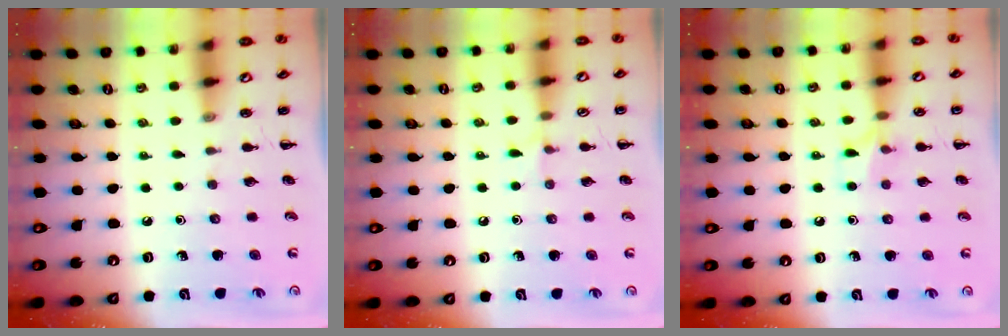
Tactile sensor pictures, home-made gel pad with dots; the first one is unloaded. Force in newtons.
{"total": 4.4, "press": 4.1, "slide": 1.6}
{"total": 6.5, "press": 6.4, "slide": 1.5}